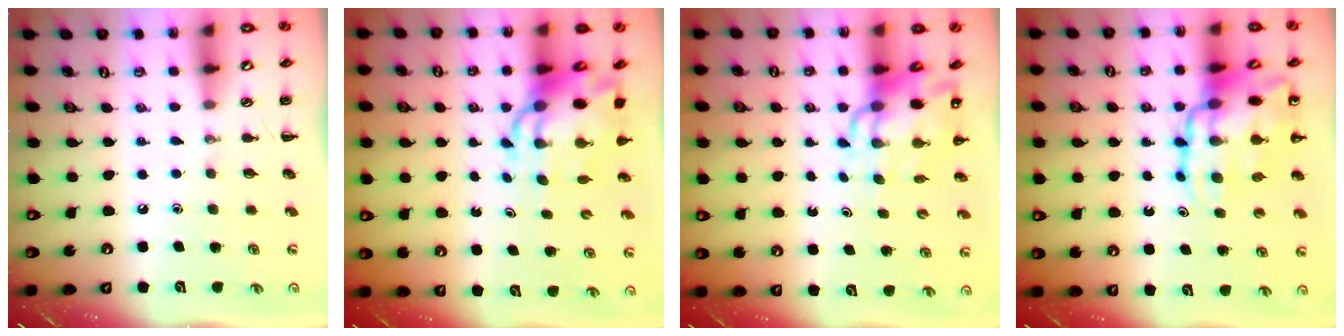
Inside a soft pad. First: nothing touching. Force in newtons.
{"total": 10.3, "press": 10.0, "slide": 2.5}
{"total": 10.7, "press": 10.3, "slide": 3.0}
{"total": 18.2, "press": 17.7, "slide": 4.4}